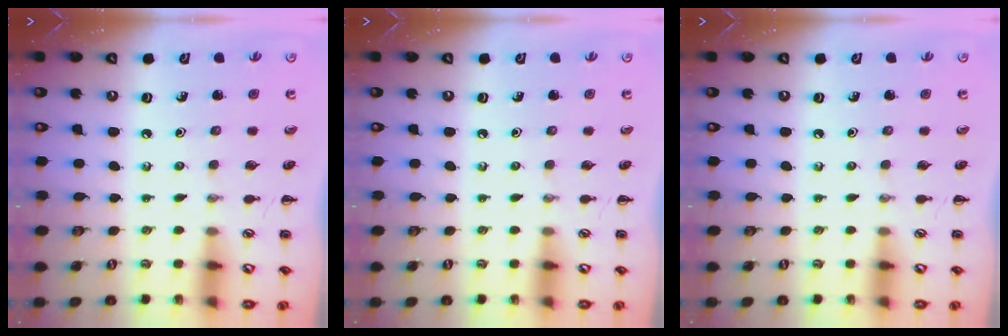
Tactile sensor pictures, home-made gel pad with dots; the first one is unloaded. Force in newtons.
{"total": 0.0}
{"total": 0.0}